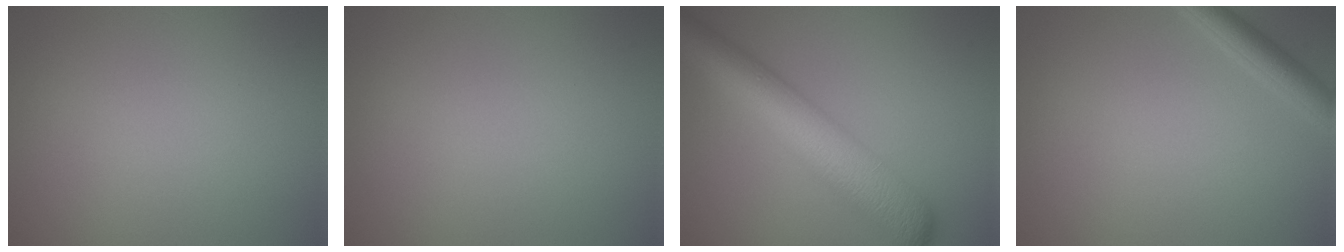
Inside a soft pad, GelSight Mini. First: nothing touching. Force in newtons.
{"total": 0.0}
{"total": 8.2, "press": 8.2, "slide": 0.2}
{"total": 2.3, "press": 2.2, "slide": 0.2}